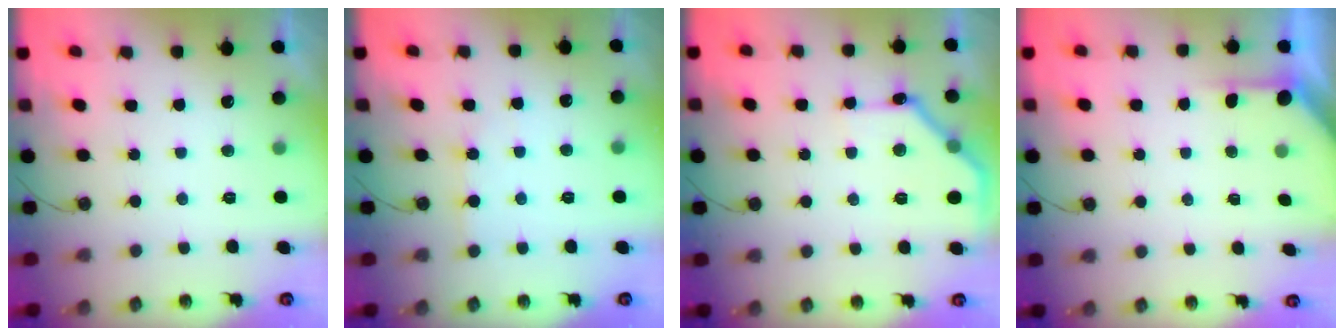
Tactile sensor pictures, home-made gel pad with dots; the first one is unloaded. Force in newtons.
{"total": 3.9, "press": 3.9, "slide": 0.5}
{"total": 12.8, "press": 12.8, "slide": 0.2}
{"total": 2.2, "press": 2.2, "slide": 0.3}